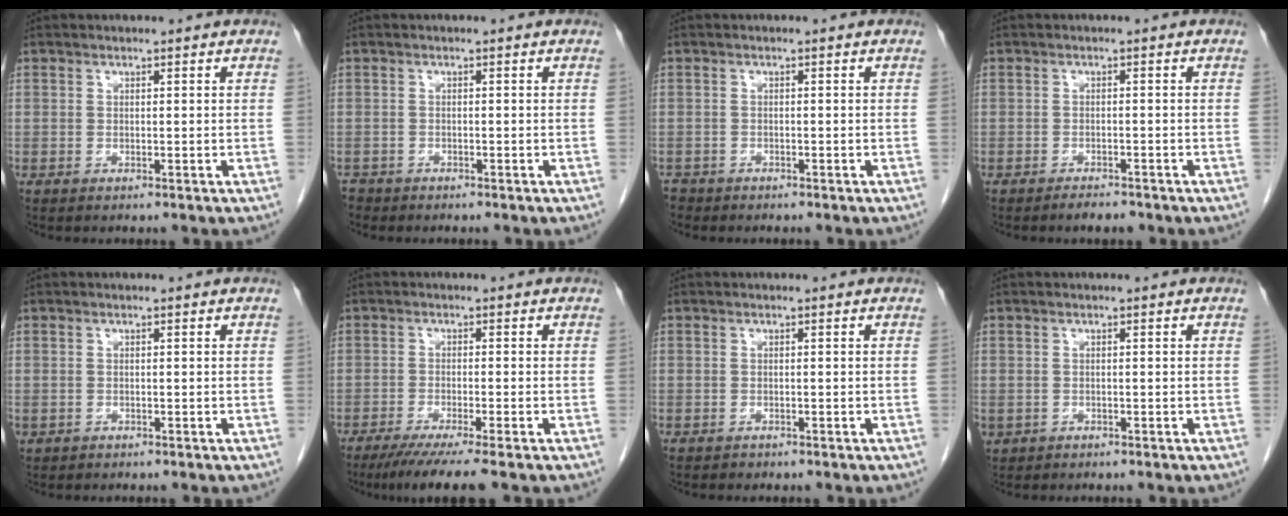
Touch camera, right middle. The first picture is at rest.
{"total": 1.9, "force": [-1.6, 1.0, -0.1], "torque": [-0.005, -0.001, -0.030]}
{"total": 2.0, "force": [-1.8, 1.1, 0.0], "torque": [-0.006, -0.001, -0.033]}
{"total": 2.0, "force": [-1.7, 0.6, 0.9], "torque": [-0.016, -0.001, -0.021]}
{"total": 0.5, "force": [-0.2, 0.5, 0.1], "torque": [-0.006, 0.003, -0.001]}
{"total": 6.9, "force": [-5.3, -0.6, 4.4], "torque": [-0.061, -0.017, -0.085]}
{"total": 0.5, "force": [-0.4, 0.3, 0.0], "torque": [-0.010, 0.000, -0.008]}
{"total": 1.4, "force": [-0.6, 1.2, 0.3], "torque": [-0.012, 0.002, -0.003]}